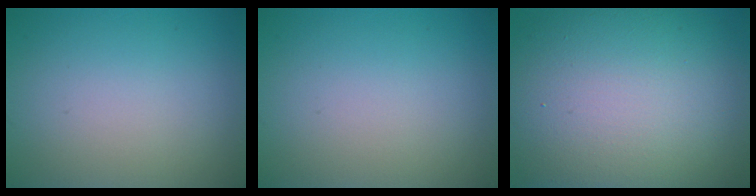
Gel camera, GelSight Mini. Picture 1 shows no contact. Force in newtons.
{"total": 0.0}
{"total": 16.0, "press": 15.9, "slide": 1.3}